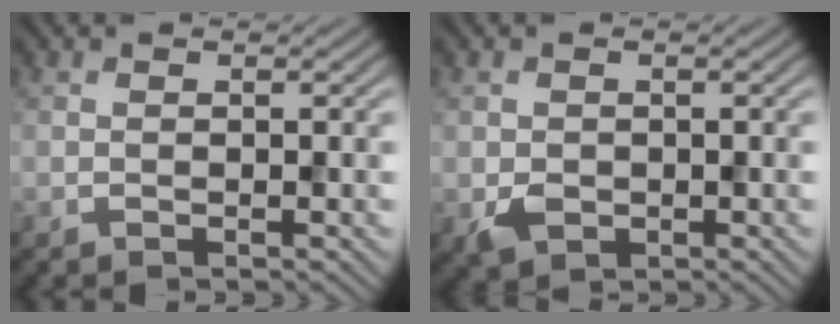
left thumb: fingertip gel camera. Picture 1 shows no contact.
{"total": 2.3, "force": [-0.5, 1.9, 1.1], "torque": [-0.026, -0.010, -0.008]}